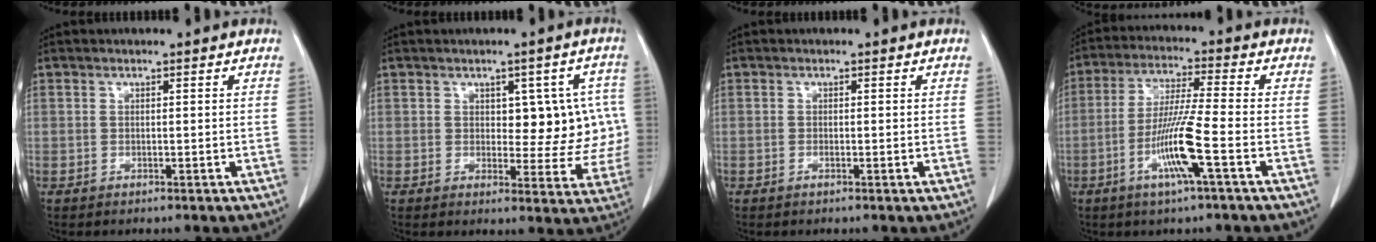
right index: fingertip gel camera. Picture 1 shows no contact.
{"total": 8.0, "force": [1.1, 4.4, 6.5], "torque": [-0.055, 0.018, 0.019]}
{"total": 0.9, "force": [-0.3, 0.1, 0.8], "torque": [-0.014, -0.002, -0.004]}
{"total": 9.9, "force": [-3.6, -0.6, 9.2], "torque": [-0.181, -0.011, -0.073]}